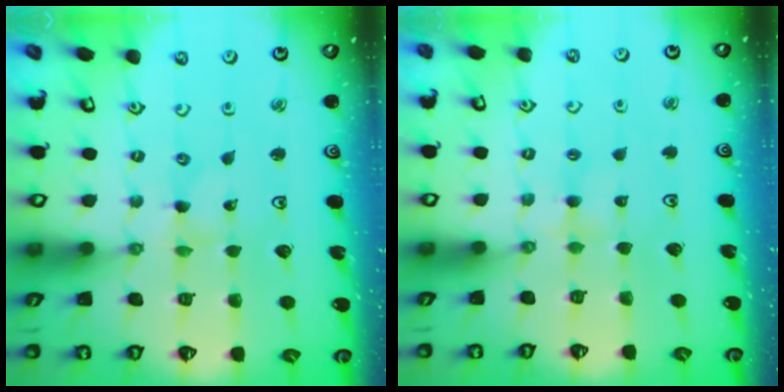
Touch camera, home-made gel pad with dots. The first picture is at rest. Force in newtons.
{"total": 3.1, "press": 3.1, "slide": 0.4}